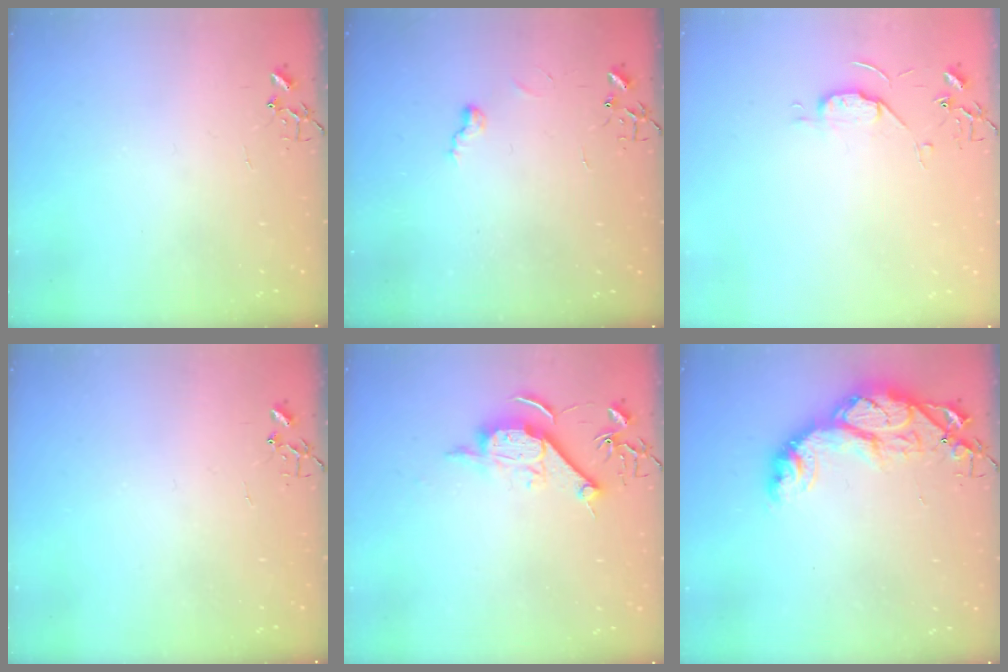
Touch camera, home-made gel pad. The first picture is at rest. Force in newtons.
{"total": 5.9, "press": 5.9, "slide": 0.4}
{"total": 5.3, "press": 5.2, "slide": 0.7}
{"total": 0.0}
{"total": 10.6, "press": 10.6, "slide": 0.3}
{"total": 16.0, "press": 15.9, "slide": 1.3}